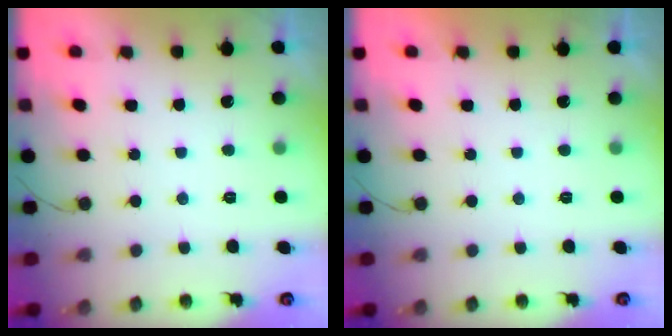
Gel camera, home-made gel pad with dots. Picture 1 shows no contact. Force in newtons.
{"total": 1.9, "press": 1.9, "slide": 0.1}